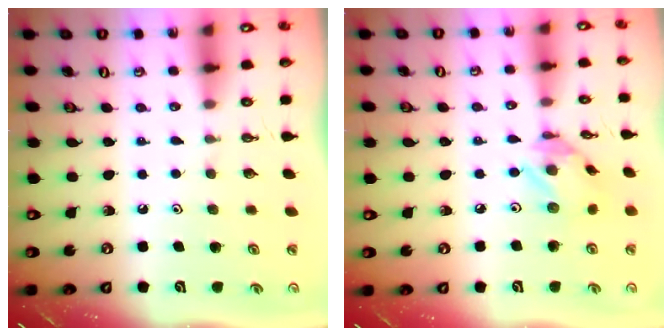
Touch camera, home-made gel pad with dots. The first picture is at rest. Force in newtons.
{"total": 7.8, "press": 7.8, "slide": 0.5}